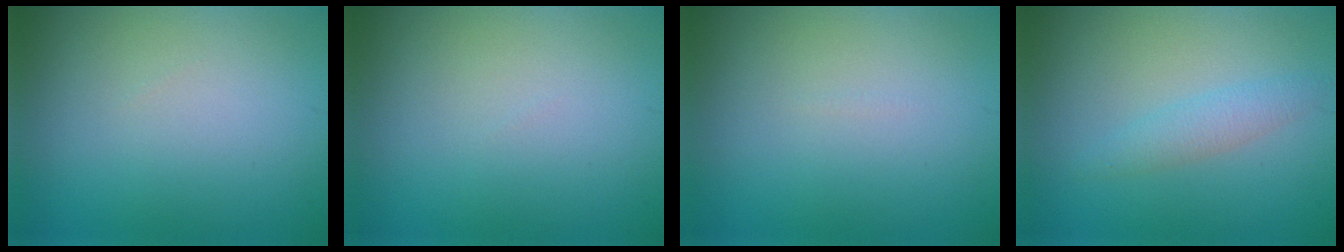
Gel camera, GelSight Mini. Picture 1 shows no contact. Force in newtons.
{"total": 0.0}
{"total": 0.0}
{"total": 1.8, "press": 1.8, "slide": 0.1}